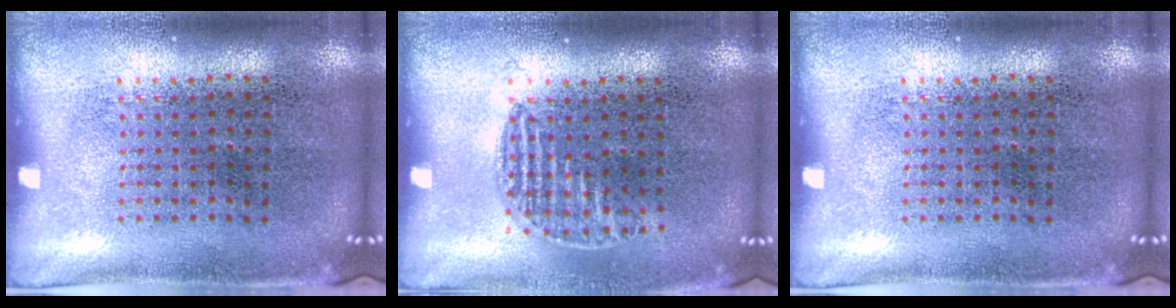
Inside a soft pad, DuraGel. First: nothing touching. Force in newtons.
{"total": 1.0, "press": 0.8, "slide": 0.6}
{"total": 0.0}